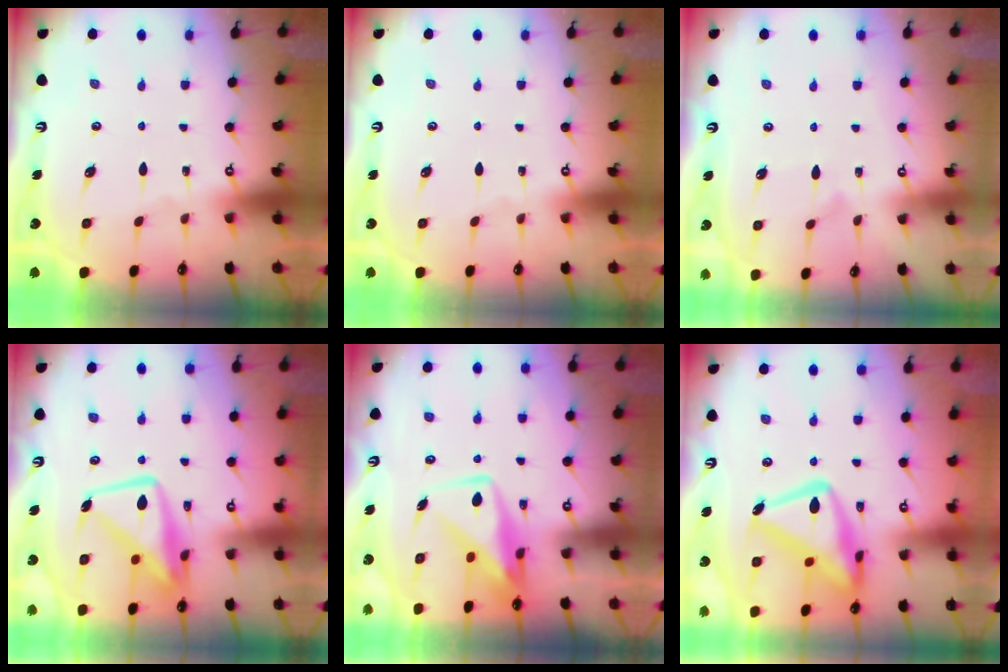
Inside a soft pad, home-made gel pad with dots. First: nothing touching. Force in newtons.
{"total": 0.0}
{"total": 6.3, "press": 6.3, "slide": 0.3}
{"total": 12.7, "press": 12.6, "slide": 1.5}
{"total": 11.0, "press": 10.9, "slide": 0.9}
{"total": 19.6, "press": 19.6, "slide": 1.5}